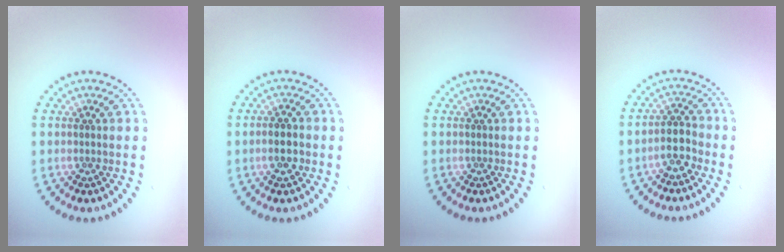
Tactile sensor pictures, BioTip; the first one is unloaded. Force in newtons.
{"total": 2.4, "press": 2.3, "slide": 0.6}
{"total": 0.0}
{"total": 2.6, "press": 2.3, "slide": 1.3}